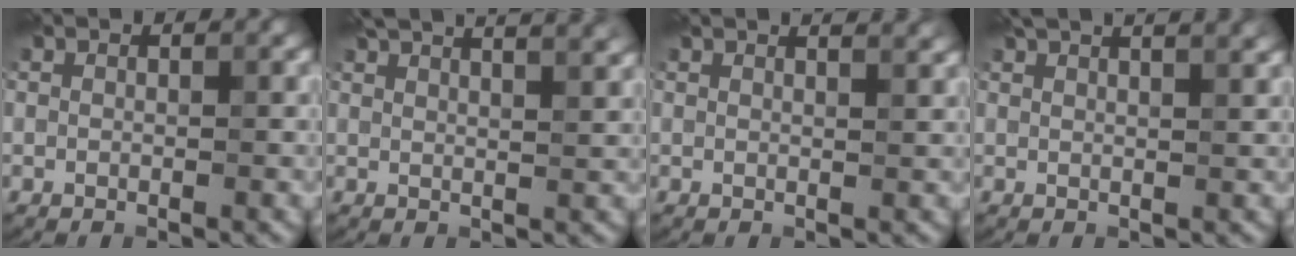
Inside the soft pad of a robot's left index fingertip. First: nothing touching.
{"total": 9.2, "force": [6.6, 3.3, 5.5], "torque": [-0.039, 0.053, 0.049]}
{"total": 4.3, "force": [3.3, 1.6, 2.2], "torque": [-0.001, 0.027, 0.010]}
{"total": 6.6, "force": [4.7, 2.4, 4.0], "torque": [-0.025, 0.045, 0.028]}